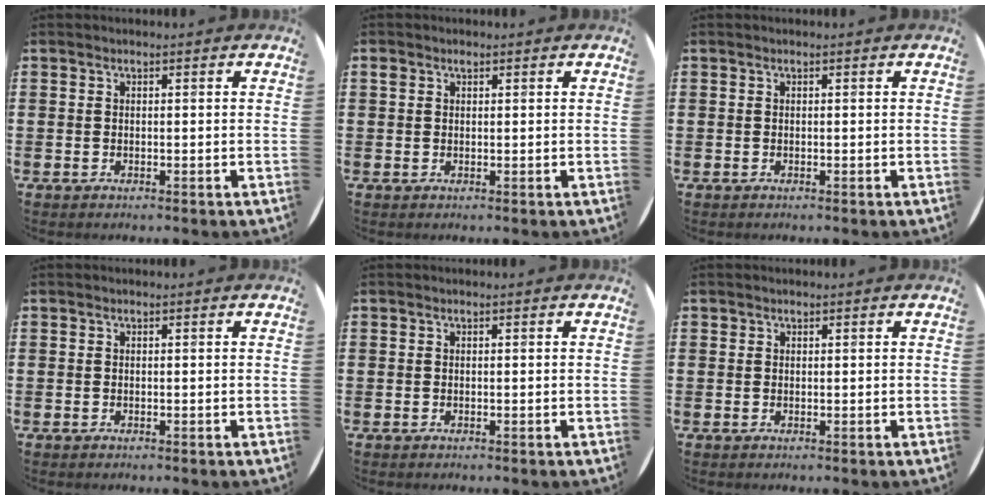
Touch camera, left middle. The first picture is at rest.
{"total": 0.8, "force": [0.5, 0.5, 0.3], "torque": [0.000, 0.001, 0.007]}
{"total": 0.0}
{"total": 0.0}
{"total": 0.0}
{"total": 0.0}